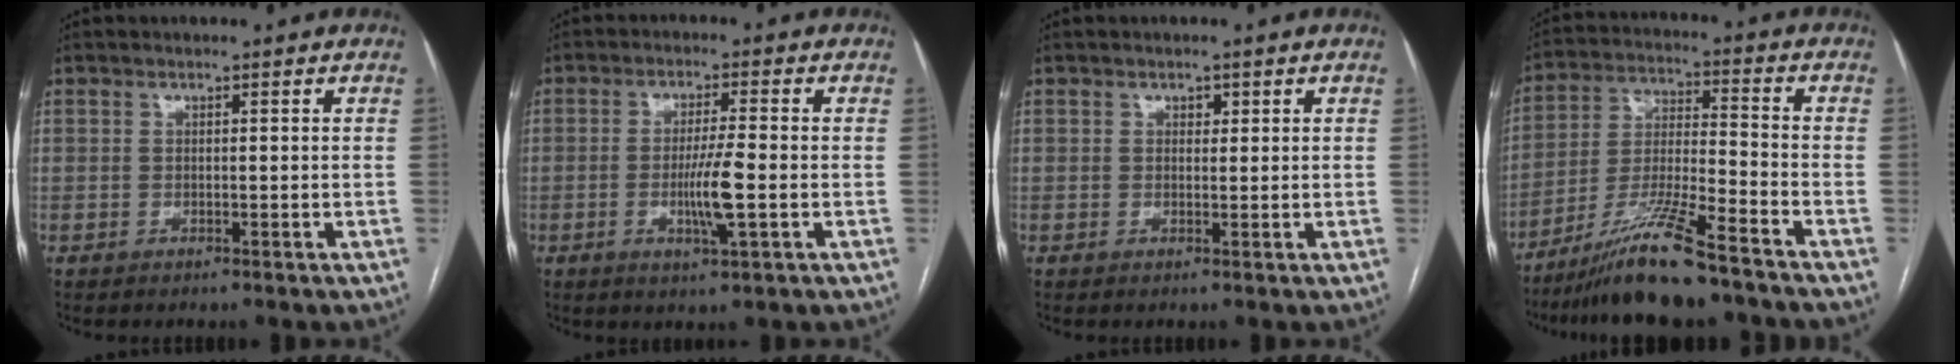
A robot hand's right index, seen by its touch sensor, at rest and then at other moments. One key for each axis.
{"total": 6.3, "fx": -1.4, "fy": 0.1, "fz": 6.2, "tx": -0.115, "ty": -0.012, "tz": -0.024}
{"total": 1.1, "fx": 0.5, "fy": 0.8, "fz": 0.6, "tx": -0.006, "ty": 0.000, "tz": 0.007}
{"total": 12.9, "fx": -9.9, "fy": 0.2, "fz": 8.3, "tx": -0.160, "ty": -0.021, "tz": -0.180}